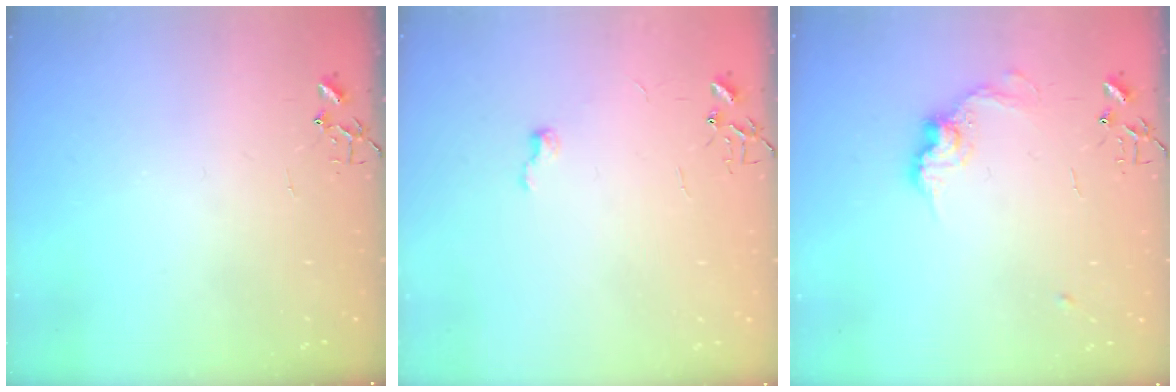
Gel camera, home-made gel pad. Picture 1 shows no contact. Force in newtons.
{"total": 4.7, "press": 4.6, "slide": 0.6}
{"total": 10.7, "press": 10.7, "slide": 0.5}